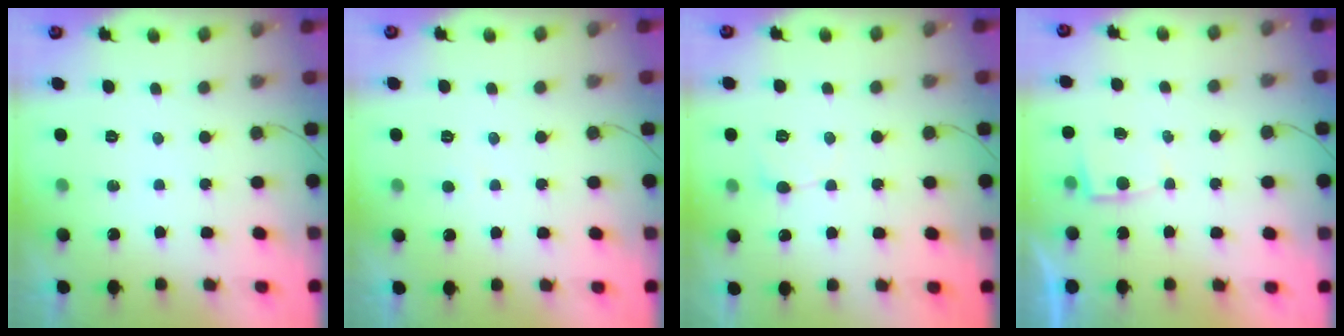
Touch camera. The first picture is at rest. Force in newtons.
{"total": 2.6, "press": 2.6, "slide": 0.3}
{"total": 3.7, "press": 3.6, "slide": 0.5}
{"total": 2.8, "press": 2.8, "slide": 0.3}